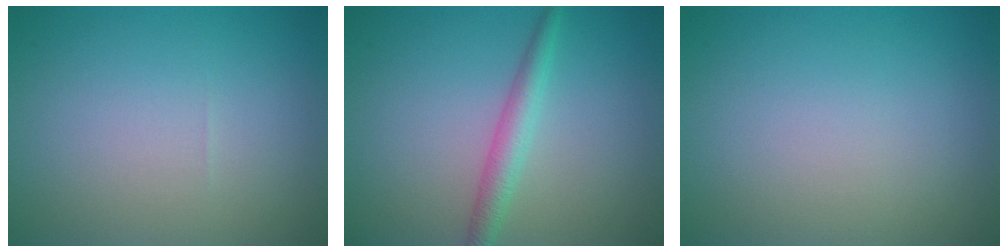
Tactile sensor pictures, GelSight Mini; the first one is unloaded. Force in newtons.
{"total": 2.4, "press": 2.4, "slide": 0.0}
{"total": 0.0}